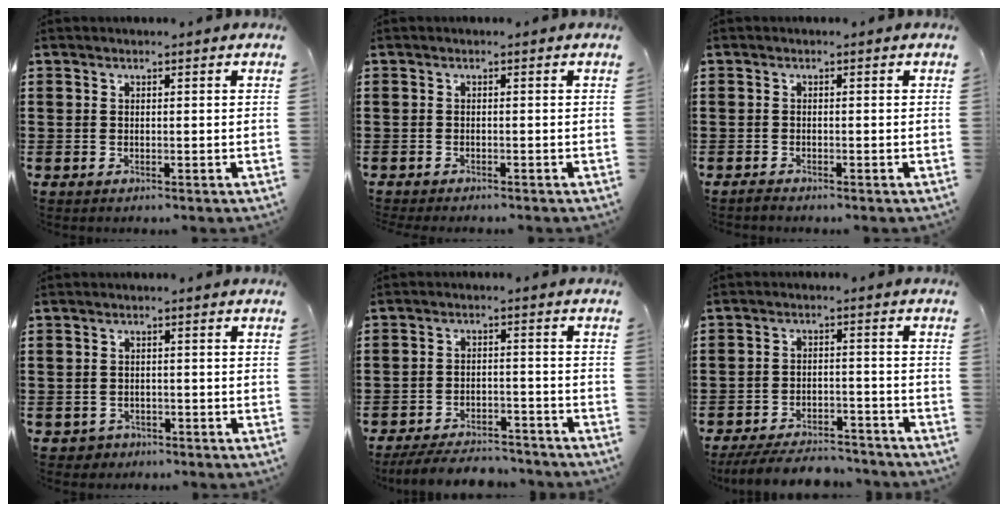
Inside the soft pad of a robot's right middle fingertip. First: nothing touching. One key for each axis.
{"total": 0.8, "fx": -0.8, "fy": -0.1, "fz": 0.0, "tx": -0.003, "ty": -0.002, "tz": -0.016}
{"total": 0.7, "fx": -0.7, "fy": 0.0, "fz": 0.1, "tx": -0.005, "ty": -0.004, "tz": -0.013}
{"total": 1.3, "fx": -1.1, "fy": 0.7, "fz": -0.1, "tx": -0.005, "ty": 0.001, "tz": -0.025}
{"total": 5.5, "fx": -5.4, "fy": 0.7, "fz": 0.9, "tx": -0.018, "ty": 0.007, "tz": -0.106}
{"total": 6.1, "fx": -5.9, "fy": 0.9, "fz": 1.3, "tx": -0.028, "ty": 0.005, "tz": -0.117}